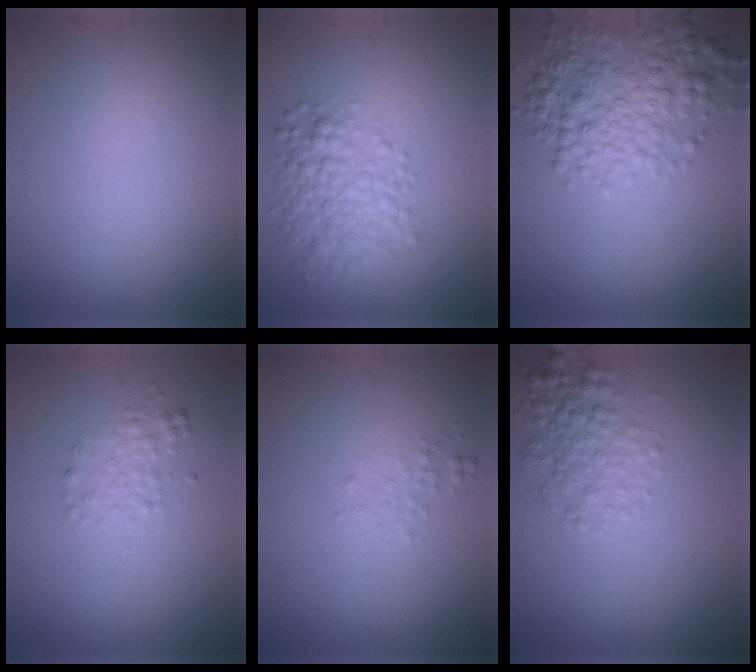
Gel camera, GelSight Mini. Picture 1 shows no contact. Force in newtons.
{"total": 4.5, "press": 4.4, "slide": 0.1}
{"total": 5.8, "press": 5.8, "slide": 0.2}
{"total": 1.8, "press": 1.8, "slide": 0.0}
{"total": 1.0, "press": 1.0, "slide": 0.0}
{"total": 3.2, "press": 3.2, "slide": 0.1}